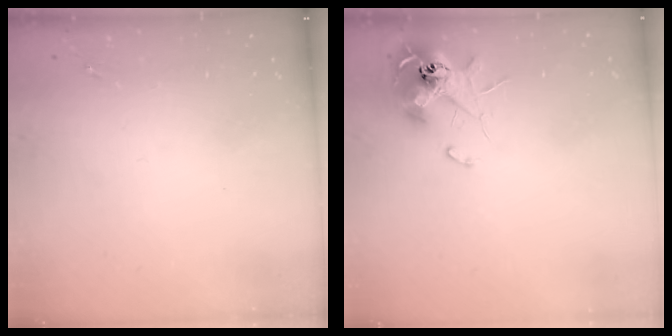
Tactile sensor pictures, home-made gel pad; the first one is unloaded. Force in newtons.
{"total": 11.4, "press": 11.3, "slide": 1.2}